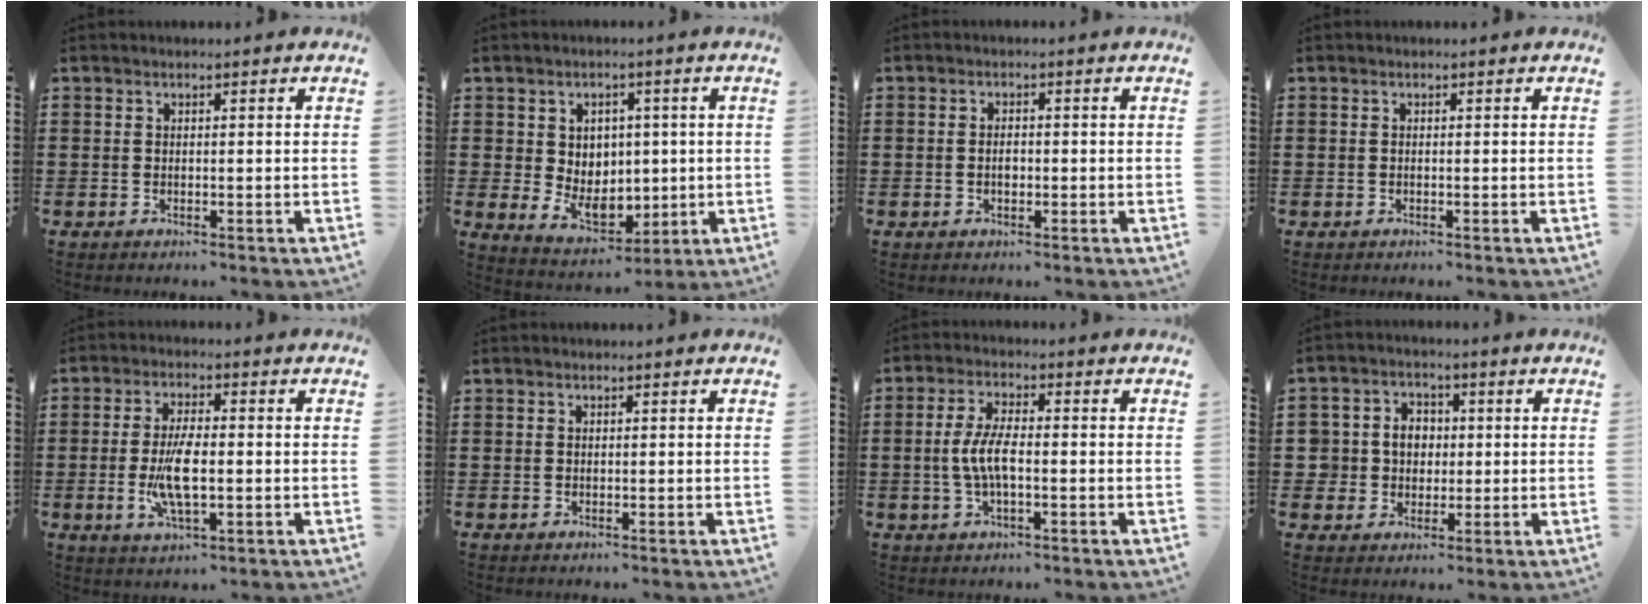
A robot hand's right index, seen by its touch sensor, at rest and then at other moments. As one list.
[{"total": 6.1, "force": [0.4, 5.3, 2.9], "torque": [-0.045, 0.005, 0.008]}, {"total": 1.8, "force": [-0.2, 0.9, 1.5], "torque": [-0.029, 0.003, -0.004]}, {"total": 0.0}, {"total": 7.7, "force": [-1.1, 2.6, 7.2], "torque": [-0.156, -0.010, -0.025]}, {"total": 0.0}, {"total": 5.5, "force": [-0.7, 1.9, 5.1], "torque": [-0.119, -0.005, -0.022]}, {"total": 5.2, "force": [0.4, 5.0, 1.3], "torque": [-0.048, 0.019, 0.005]}]